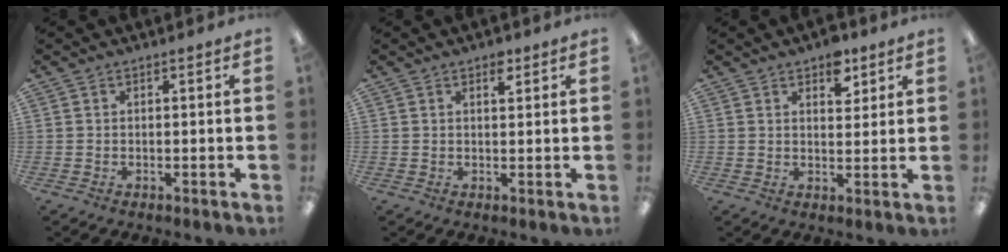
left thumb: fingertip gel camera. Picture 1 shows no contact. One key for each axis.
{"total": 2.8, "fx": 1.8, "fy": 1.4, "fz": 1.6, "tx": -0.011, "ty": -0.007, "tz": 0.026}
{"total": 6.3, "fx": 4.0, "fy": 3.5, "fz": 3.4, "tx": -0.028, "ty": -0.019, "tz": 0.064}